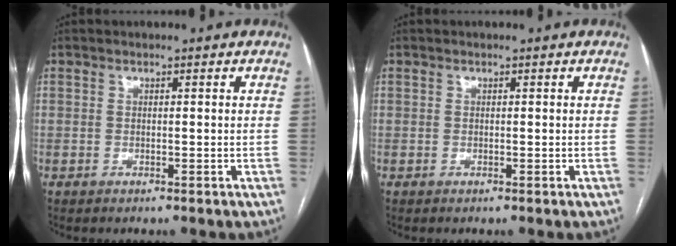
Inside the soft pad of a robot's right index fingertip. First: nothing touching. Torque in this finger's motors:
{"motor_torque": [0.05, 0.01, 0.01, 0.01]}